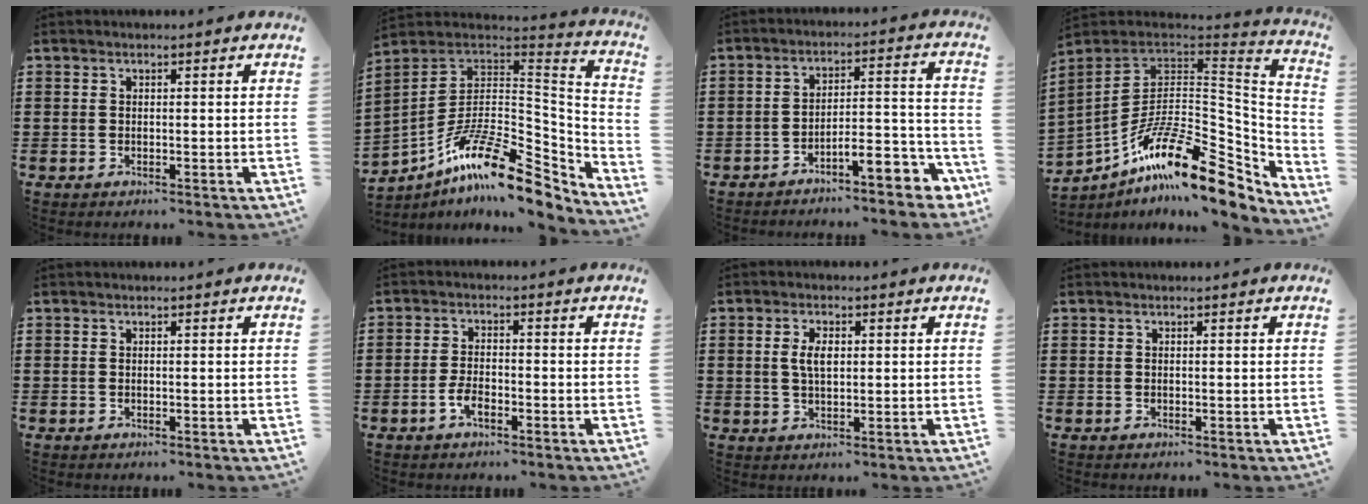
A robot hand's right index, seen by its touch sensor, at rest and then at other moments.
{"total": 17.0, "force": [-10.1, 6.0, 12.3], "torque": [-0.212, 0.022, -0.177]}
{"total": 6.3, "force": [-5.2, 1.3, 3.4], "torque": [-0.054, -0.002, -0.098]}
{"total": 20.1, "force": [-11.8, 7.6, 14.5], "torque": [-0.251, 0.032, -0.206]}
{"total": 0.0}
{"total": 3.1, "force": [-1.6, 1.3, 2.4], "torque": [-0.057, -0.002, -0.035]}
{"total": 3.6, "force": [0.6, 1.7, 3.1], "torque": [-0.063, 0.008, 0.008]}
{"total": 0.0}